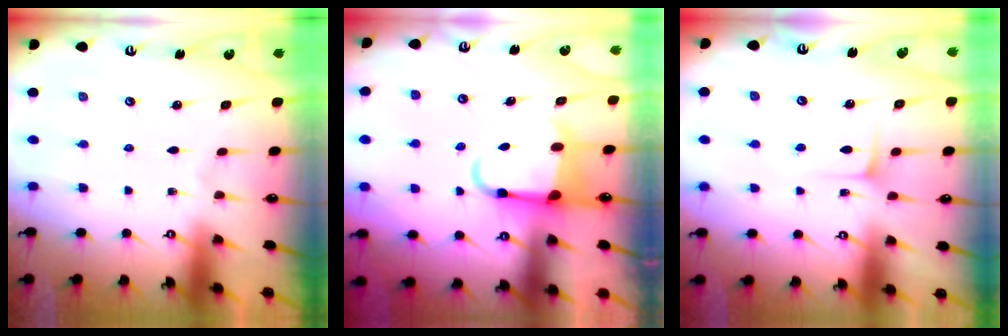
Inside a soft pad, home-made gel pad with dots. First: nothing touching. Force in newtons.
{"total": 5.9, "press": 5.7, "slide": 1.4}
{"total": 4.9, "press": 4.9, "slide": 0.6}